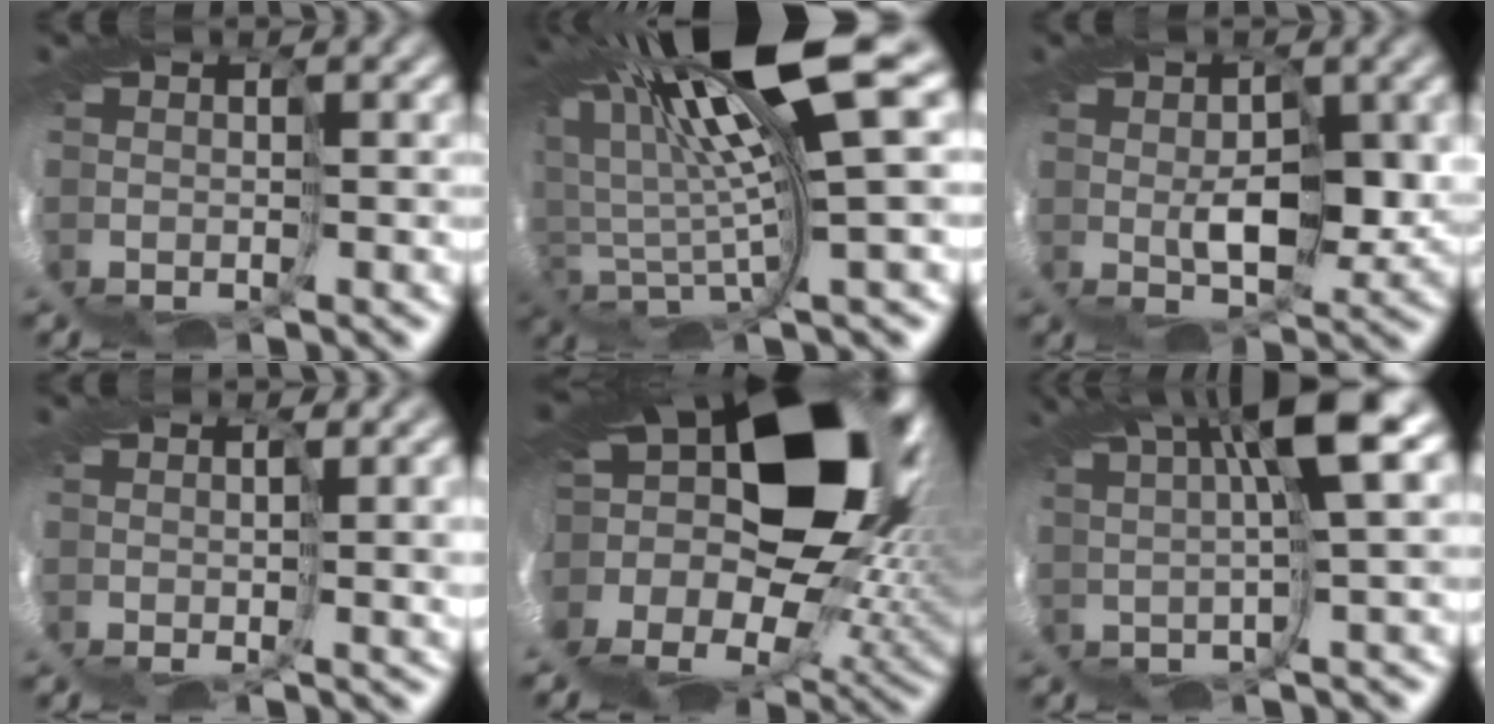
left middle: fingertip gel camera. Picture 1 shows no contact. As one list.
[{"total": 10.9, "force": [7.0, 0.3, 8.3], "torque": [-0.177, 0.008, 0.128]}, {"total": 2.8, "force": [1.4, 0.5, 2.4], "torque": [-0.047, 0.001, 0.020]}, {"total": 4.5, "force": [1.0, 2.1, 3.9], "torque": [-0.075, 0.002, 0.025]}, {"total": 15.9, "force": [5.1, 9.2, 11.9], "torque": [-0.217, -0.020, 0.105]}, {"total": 5.2, "force": [3.0, -2.3, 3.6], "torque": [-0.039, 0.023, 0.040]}]